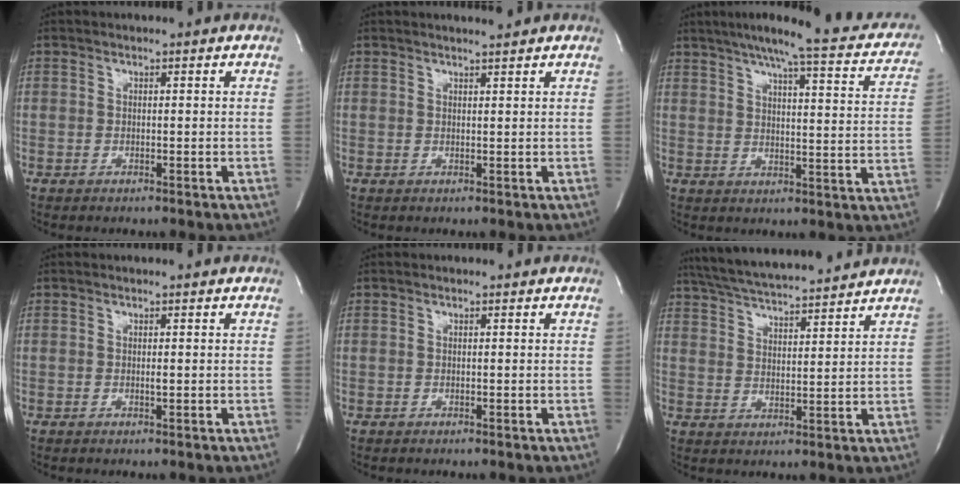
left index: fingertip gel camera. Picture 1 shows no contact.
{"total": 1.8, "force": [1.6, -0.4, 0.6], "torque": [-0.010, -0.004, 0.025]}
{"total": 22.0, "force": [18.6, 3.0, 11.4], "torque": [-0.158, -0.015, 0.216]}
{"total": 0.5, "force": [-0.1, 0.0, 0.5], "torque": [-0.014, -0.004, -0.001]}
{"total": 0.0}
{"total": 15.5, "force": [14.1, 1.0, 6.3], "torque": [-0.121, 0.024, 0.218]}